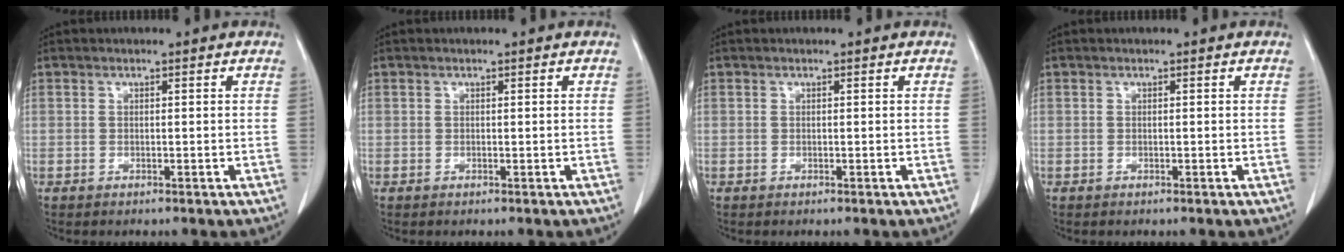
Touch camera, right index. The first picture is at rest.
{"total": 0.0}
{"total": 0.0}
{"total": 0.0}